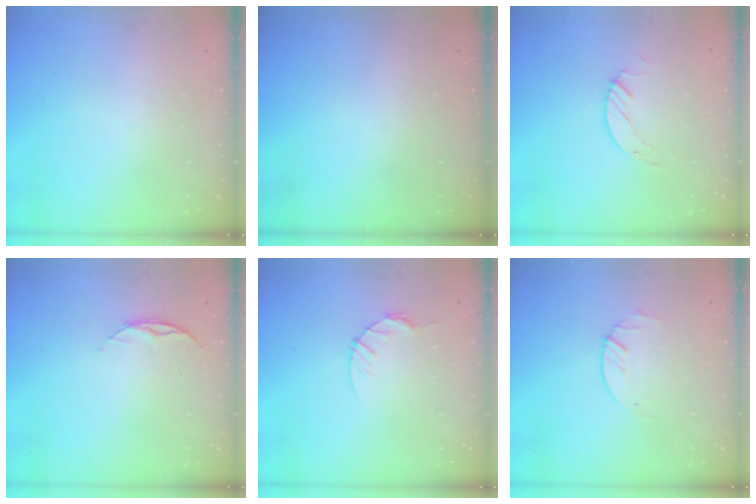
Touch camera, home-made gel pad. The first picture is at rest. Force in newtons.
{"total": 0.0}
{"total": 2.7, "press": 2.7, "slide": 0.2}
{"total": 5.5, "press": 5.5, "slide": 0.6}
{"total": 5.1, "press": 5.0, "slide": 0.6}
{"total": 1.8, "press": 1.8, "slide": 0.2}